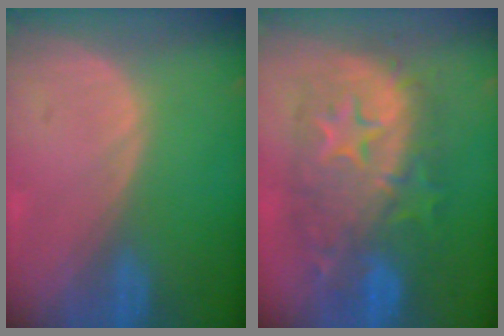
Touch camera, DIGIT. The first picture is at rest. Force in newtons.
{"total": 12.4, "press": 12.3, "slide": 1.0}